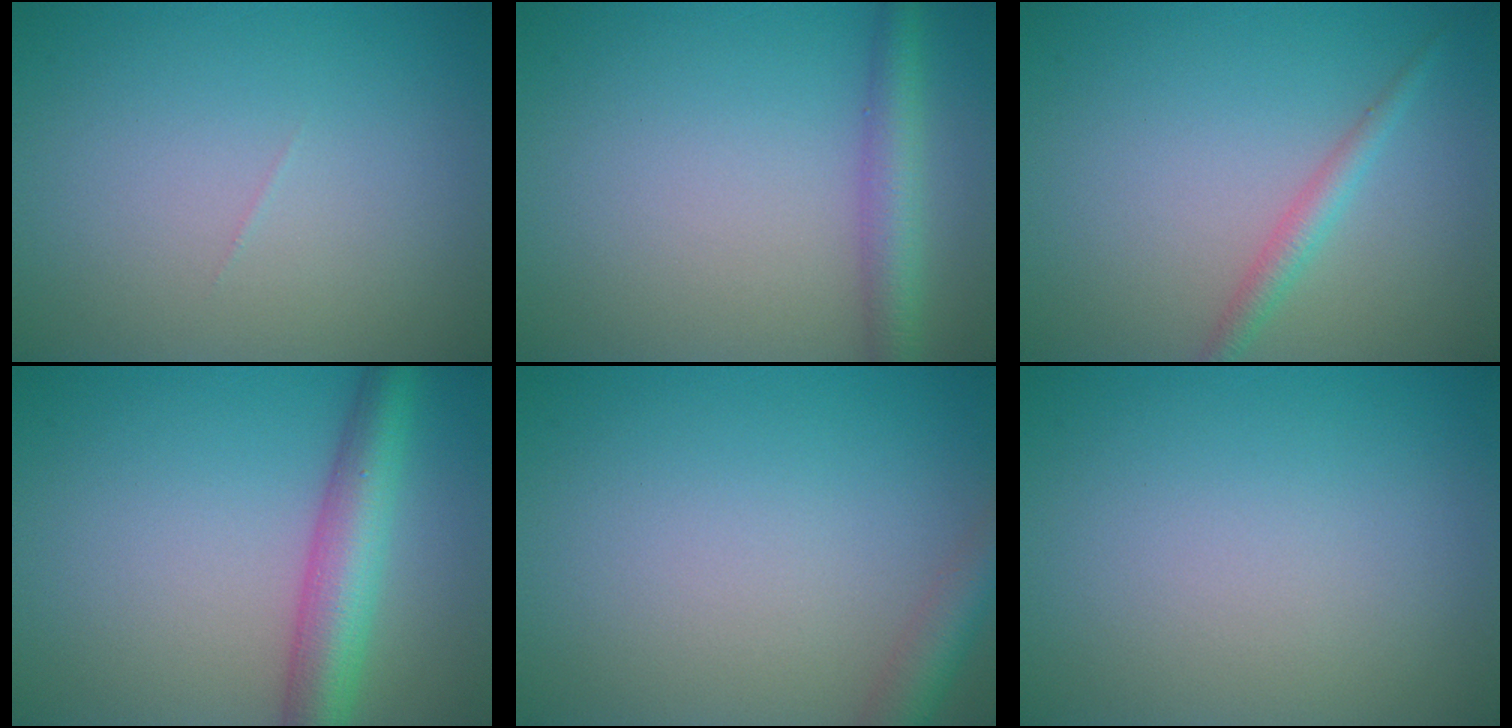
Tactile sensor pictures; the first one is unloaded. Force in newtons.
{"total": 3.2, "press": 3.2, "slide": 0.1}
{"total": 1.8, "press": 1.8, "slide": 0.1}
{"total": 5.6, "press": 5.6, "slide": 0.2}
{"total": 2.7, "press": 2.7, "slide": 0.1}
{"total": 0.0}